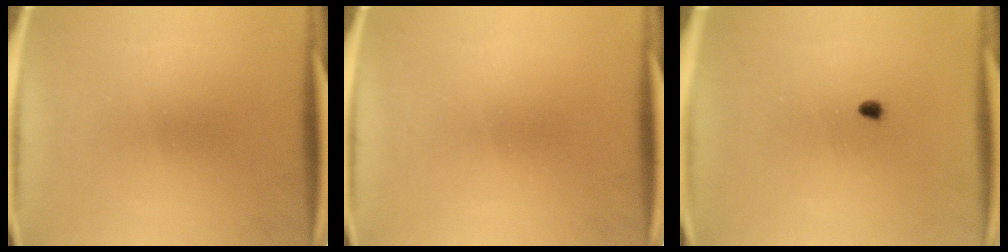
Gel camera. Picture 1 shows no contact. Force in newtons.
{"total": 0.0}
{"total": 1.3}